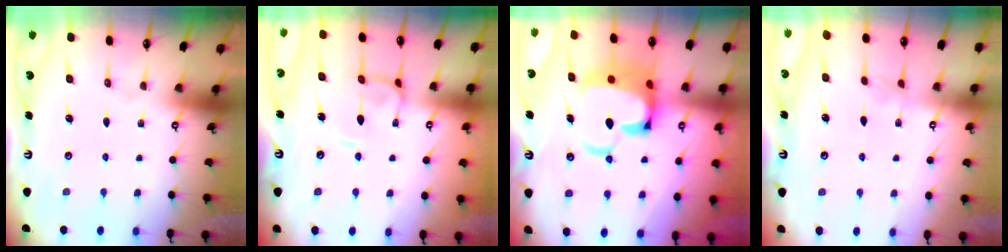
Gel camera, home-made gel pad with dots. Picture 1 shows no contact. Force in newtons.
{"total": 1.4, "press": 1.3, "slide": 0.4}
{"total": 11.2, "press": 11.1, "slide": 1.7}
{"total": 2.3, "press": 2.3, "slide": 0.4}